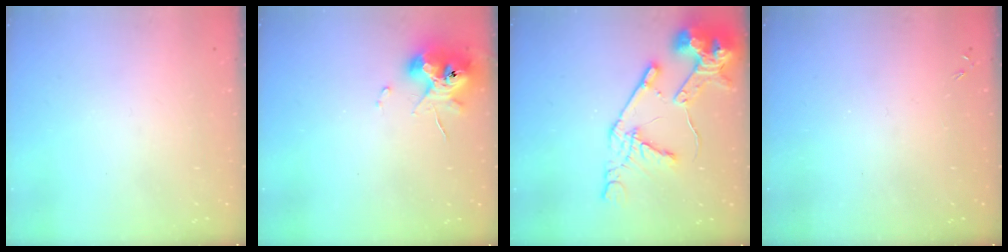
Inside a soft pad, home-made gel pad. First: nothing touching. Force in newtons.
{"total": 10.1, "press": 10.0, "slide": 1.5}
{"total": 16.9, "press": 16.9, "slide": 1.8}
{"total": 0.0}